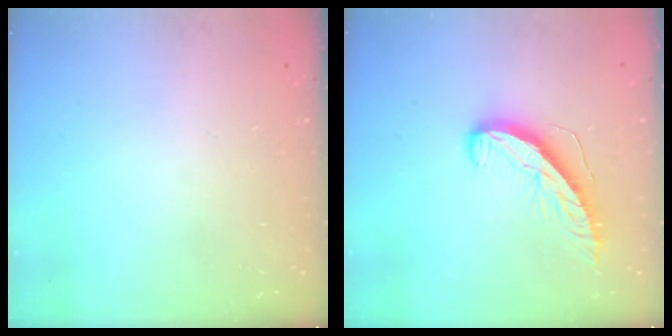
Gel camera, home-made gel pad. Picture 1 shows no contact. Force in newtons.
{"total": 9.7, "press": 9.7, "slide": 0.3}